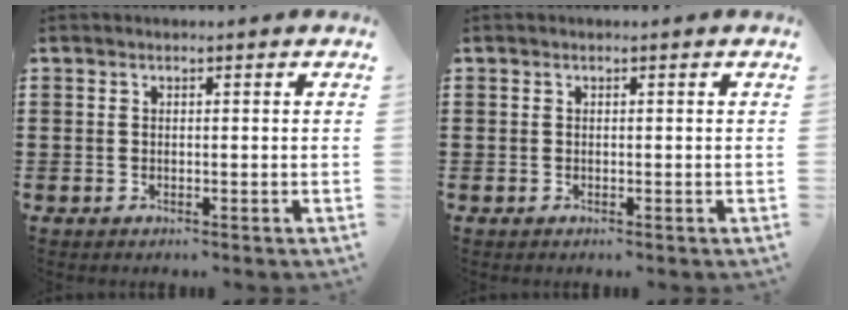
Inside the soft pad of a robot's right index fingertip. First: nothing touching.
{"total": 0.0}